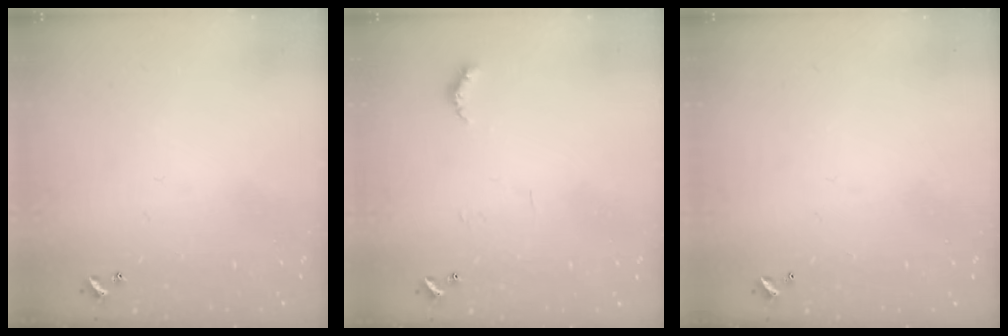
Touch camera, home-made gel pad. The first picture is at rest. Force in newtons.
{"total": 3.8, "press": 3.8, "slide": 0.6}
{"total": 2.9, "press": 2.9, "slide": 0.1}